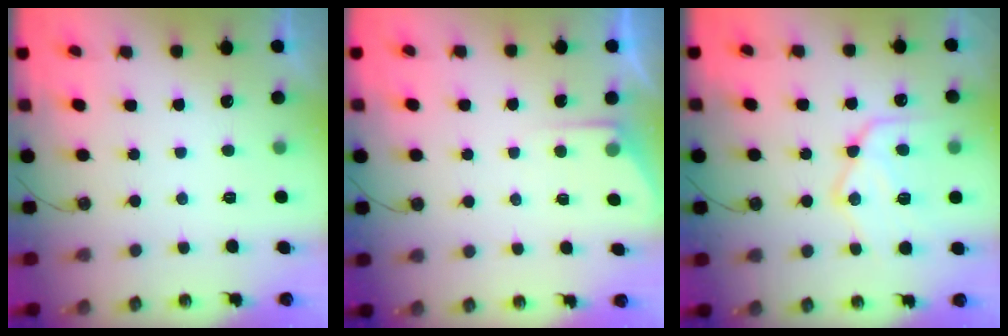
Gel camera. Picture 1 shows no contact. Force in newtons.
{"total": 4.4, "press": 4.4, "slide": 0.4}
{"total": 14.5, "press": 14.5, "slide": 0.7}